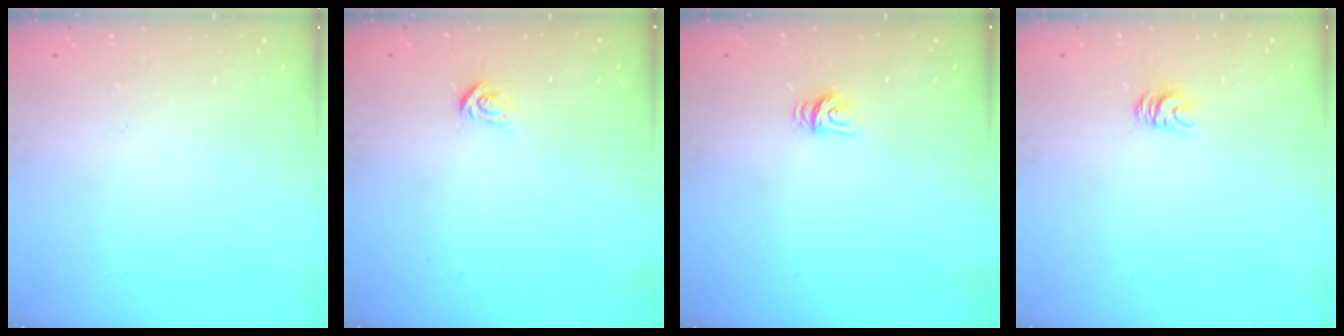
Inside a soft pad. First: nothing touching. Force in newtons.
{"total": 3.0, "press": 2.9, "slide": 0.4}
{"total": 4.3, "press": 4.3, "slide": 0.3}
{"total": 5.3, "press": 5.3, "slide": 0.4}